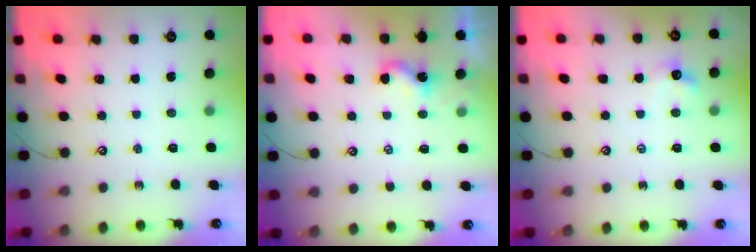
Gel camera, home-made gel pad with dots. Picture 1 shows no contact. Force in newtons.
{"total": 1.6, "press": 1.6, "slide": 0.2}
{"total": 3.2, "press": 3.2, "slide": 0.6}